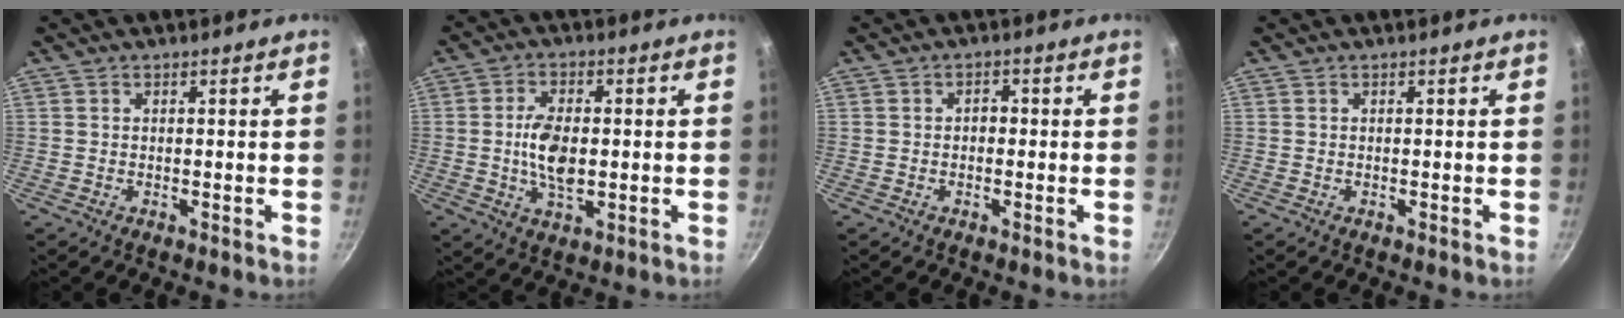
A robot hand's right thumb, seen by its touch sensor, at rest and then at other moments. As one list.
[{"total": 8.1, "force": [-0.2, 4.3, 6.9], "torque": [-0.124, -0.001, -0.004]}, {"total": 1.6, "force": [-0.2, 1.2, 1.0], "torque": [-0.003, 0.008, -0.008]}, {"total": 0.0}]